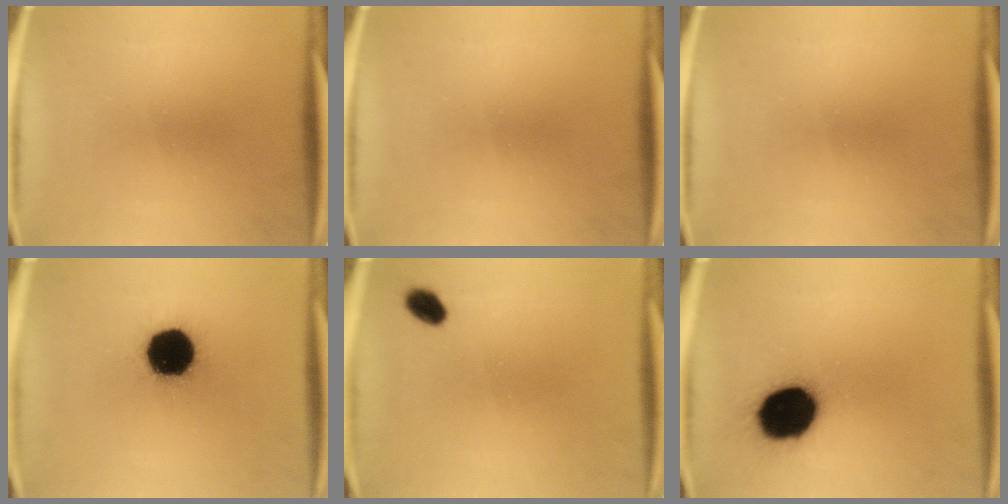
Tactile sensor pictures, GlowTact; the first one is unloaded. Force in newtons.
{"total": 0.0}
{"total": 0.0}
{"total": 19.2}
{"total": 3.2}
{"total": 18.1}